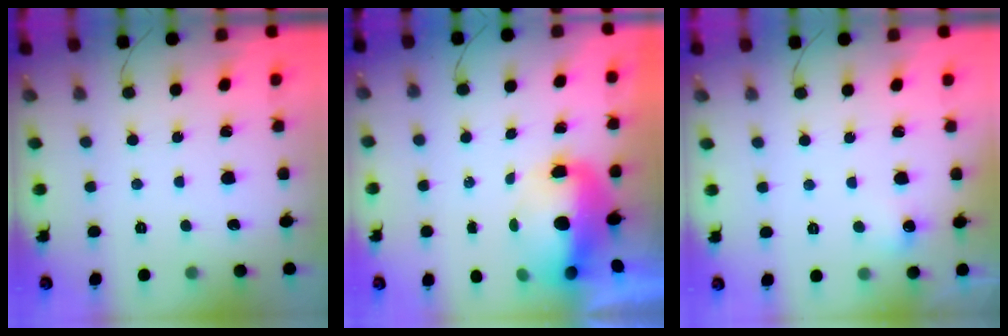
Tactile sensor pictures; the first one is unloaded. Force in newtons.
{"total": 10.7, "press": 8.2, "slide": 6.8}
{"total": 5.2, "press": 5.0, "slide": 1.3}